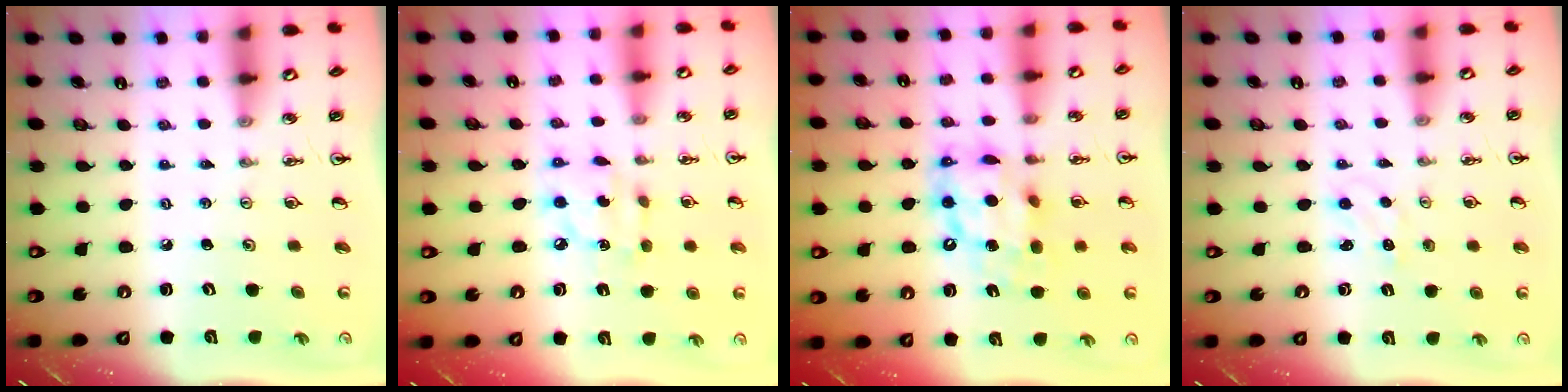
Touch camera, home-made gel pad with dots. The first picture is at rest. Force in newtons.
{"total": 7.5, "press": 7.5, "slide": 0.4}
{"total": 12.0, "press": 12.0, "slide": 0.9}
{"total": 1.5, "press": 1.4, "slide": 0.3}